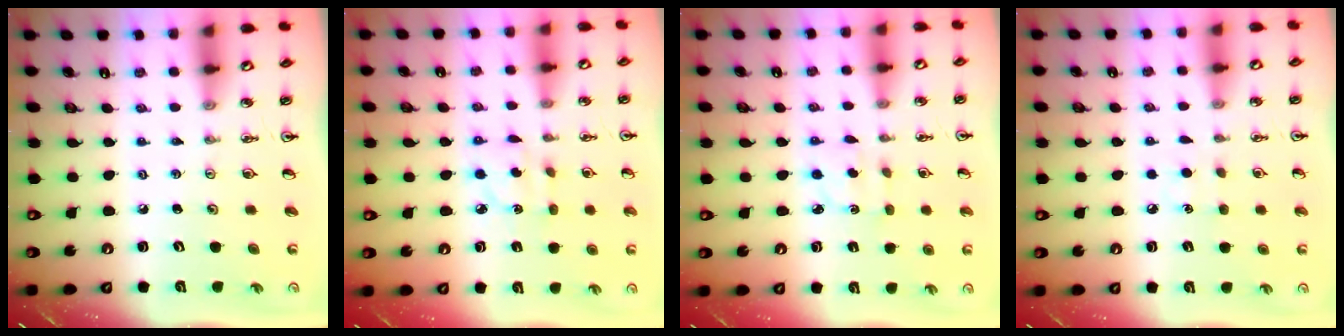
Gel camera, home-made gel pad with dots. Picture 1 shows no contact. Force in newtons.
{"total": 3.4, "press": 3.4, "slide": 0.1}
{"total": 2.6, "press": 2.5, "slide": 0.7}
{"total": 6.9, "press": 6.9, "slide": 0.8}